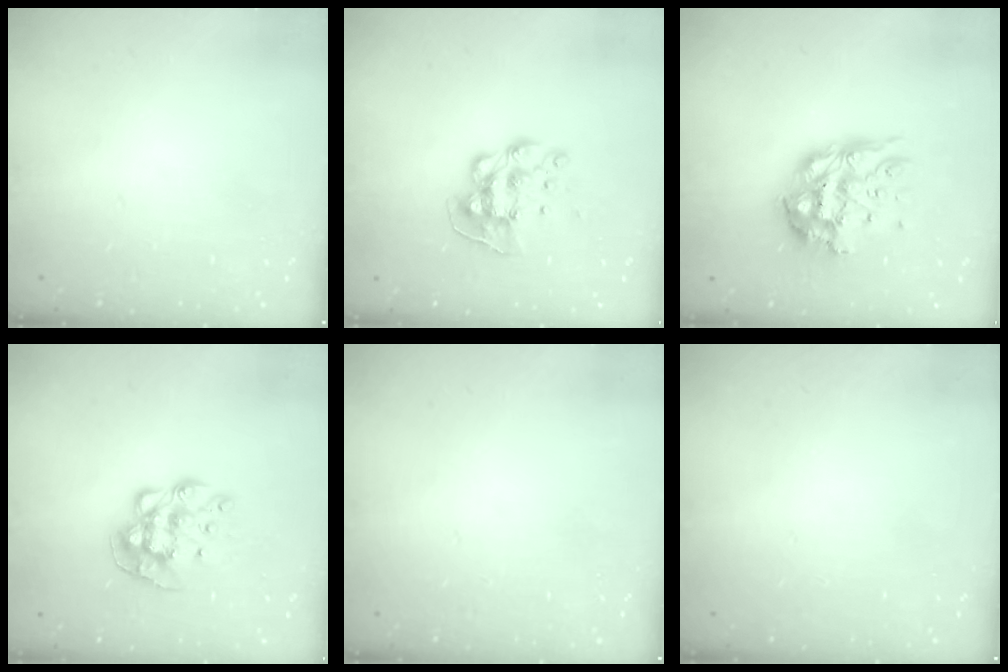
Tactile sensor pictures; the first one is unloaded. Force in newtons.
{"total": 9.7, "press": 9.7, "slide": 0.6}
{"total": 14.7, "press": 14.6, "slide": 1.3}
{"total": 9.6, "press": 9.6, "slide": 0.4}
{"total": 0.0}
{"total": 0.0}